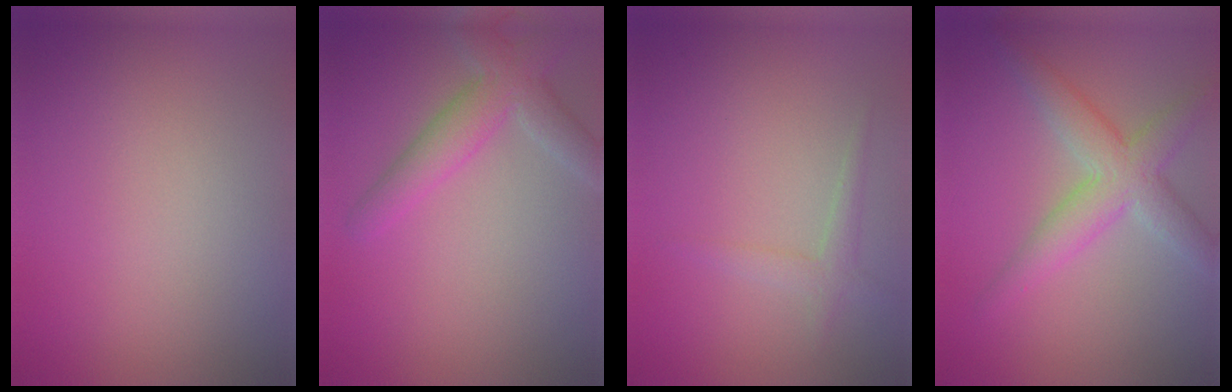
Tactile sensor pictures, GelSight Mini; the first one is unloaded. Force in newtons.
{"total": 3.9, "press": 3.9, "slide": 0.2}
{"total": 1.6, "press": 1.6, "slide": 0.1}
{"total": 4.6, "press": 4.6, "slide": 0.1}